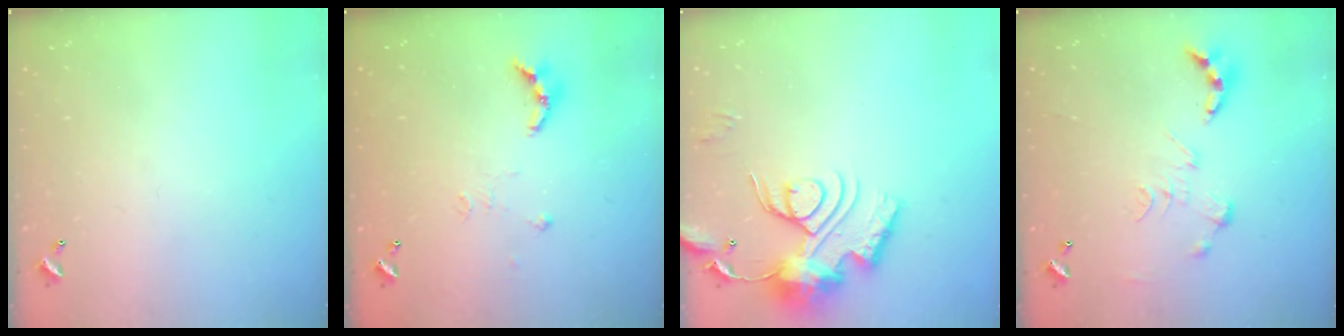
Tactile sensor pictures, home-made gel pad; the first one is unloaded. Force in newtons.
{"total": 7.7, "press": 7.6, "slide": 0.6}
{"total": 18.0, "press": 18.0, "slide": 1.7}
{"total": 0.0}